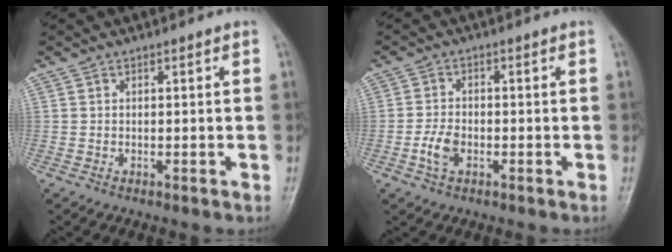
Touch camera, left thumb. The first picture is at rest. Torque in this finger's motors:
{"motor_torque": [-0.22, 0.26, 0.03, -0.04, 0.03]}